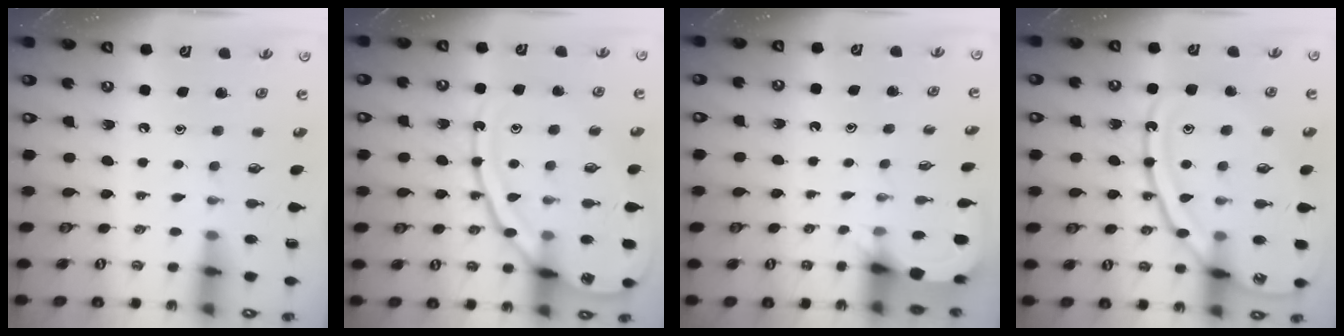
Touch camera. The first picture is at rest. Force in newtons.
{"total": 16.4, "press": 16.3, "slide": 1.6}
{"total": 3.5, "press": 3.4, "slide": 0.4}
{"total": 17.3, "press": 17.2, "slide": 1.6}